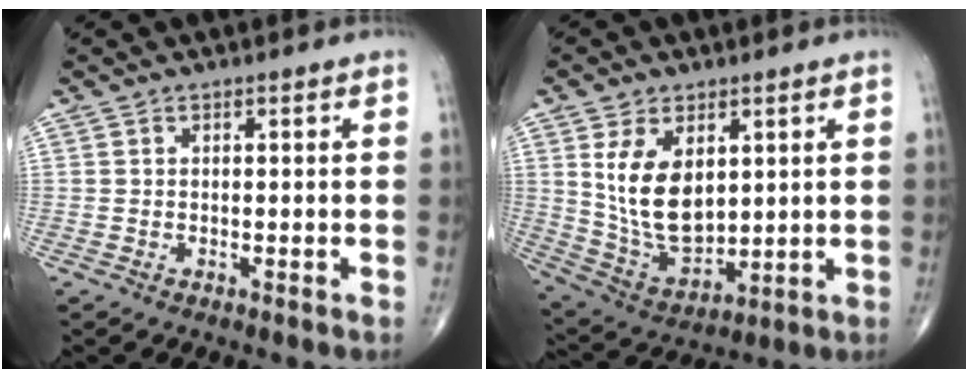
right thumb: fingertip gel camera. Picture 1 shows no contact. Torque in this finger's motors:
{"motor_torque": [-0.68, 1.19, 1.01, 0.87, 0.40]}